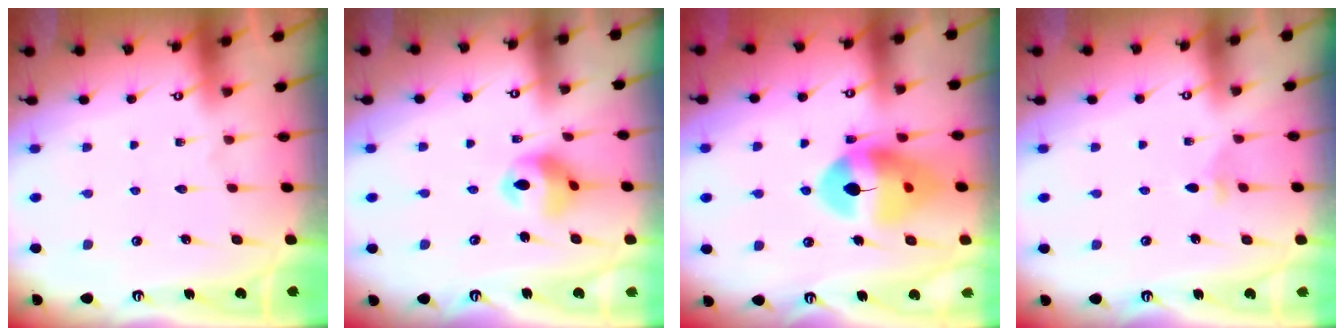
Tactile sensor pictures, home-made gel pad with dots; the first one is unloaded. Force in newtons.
{"total": 10.8, "press": 10.7, "slide": 1.3}
{"total": 13.0, "press": 12.9, "slide": 1.5}
{"total": 2.9, "press": 2.8, "slide": 0.8}